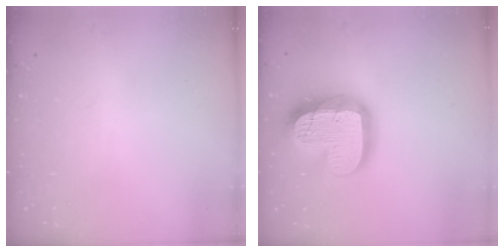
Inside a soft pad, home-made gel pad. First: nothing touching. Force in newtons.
{"total": 20.3, "press": 20.3, "slide": 1.8}